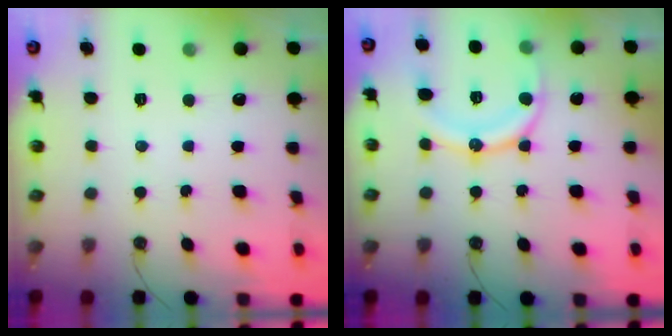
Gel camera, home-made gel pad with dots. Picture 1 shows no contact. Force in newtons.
{"total": 12.5, "press": 12.5, "slide": 0.7}